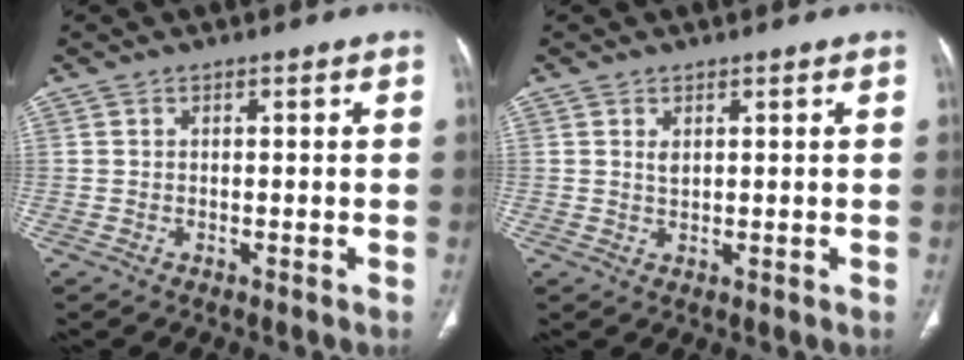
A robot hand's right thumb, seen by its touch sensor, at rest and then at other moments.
{"total": 1.3, "force": [0.6, 0.7, 0.9], "torque": [-0.013, -0.004, 0.014]}